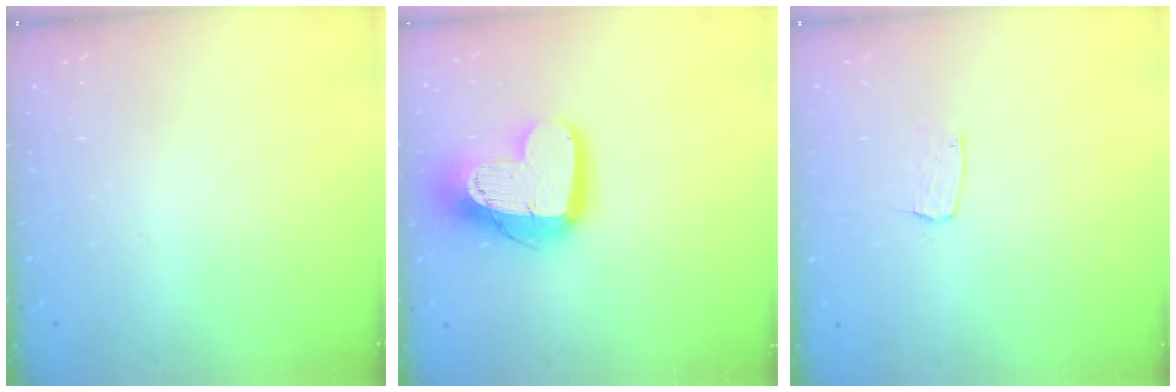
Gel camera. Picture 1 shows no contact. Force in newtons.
{"total": 16.5, "press": 16.5, "slide": 1.4}
{"total": 3.6, "press": 3.6, "slide": 0.3}